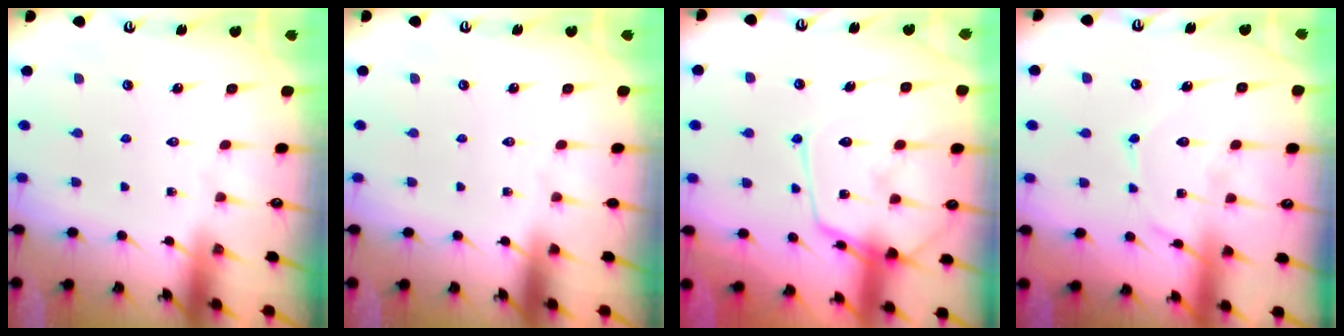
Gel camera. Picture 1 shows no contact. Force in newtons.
{"total": 0.0}
{"total": 15.3, "press": 15.3, "slide": 1.4}
{"total": 11.2, "press": 11.2, "slide": 0.9}